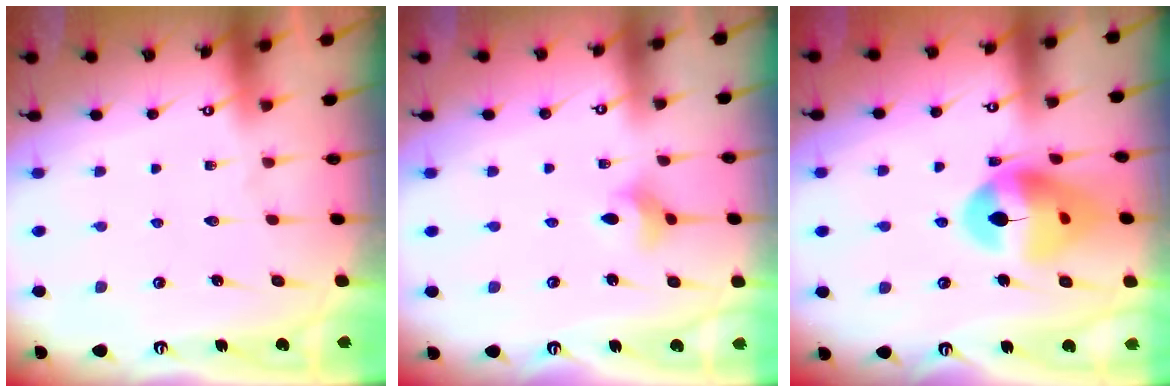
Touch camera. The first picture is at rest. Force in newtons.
{"total": 4.6, "press": 4.5, "slide": 0.8}
{"total": 15.7, "press": 15.6, "slide": 1.8}